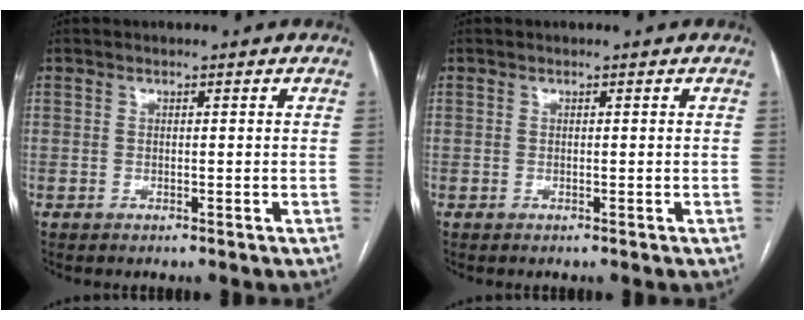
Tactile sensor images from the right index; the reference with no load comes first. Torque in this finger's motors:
{"motor_torque": [-0.06, 0.06, 0.00, 0.00]}